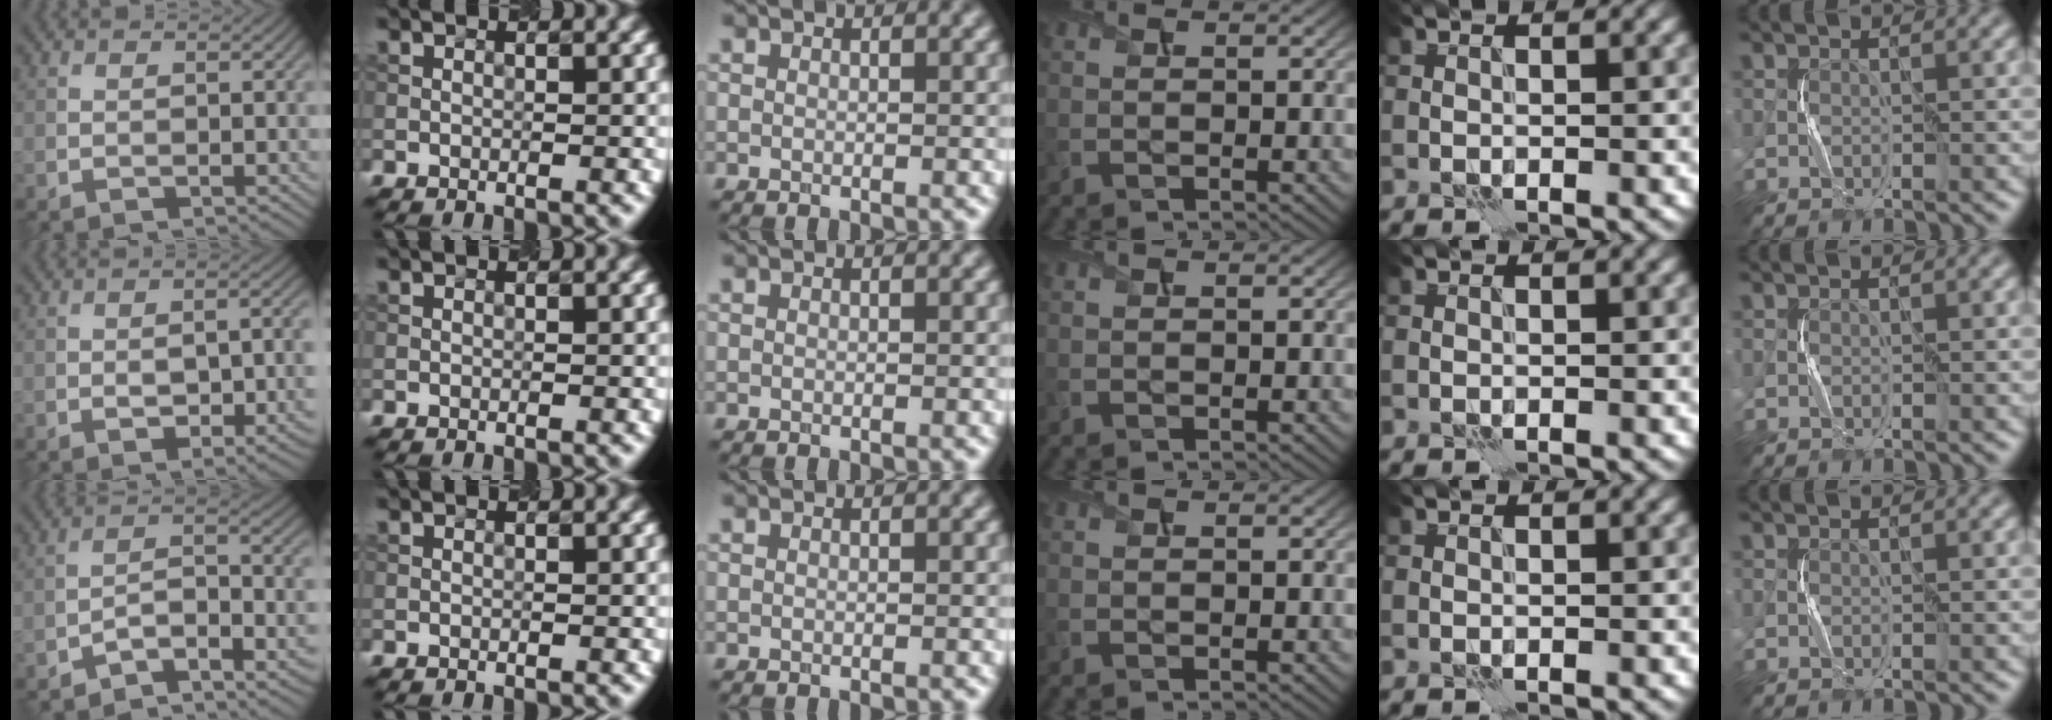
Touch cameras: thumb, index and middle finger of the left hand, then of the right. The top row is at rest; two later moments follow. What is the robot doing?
{"motion": "squeeze", "object": "air blower"}